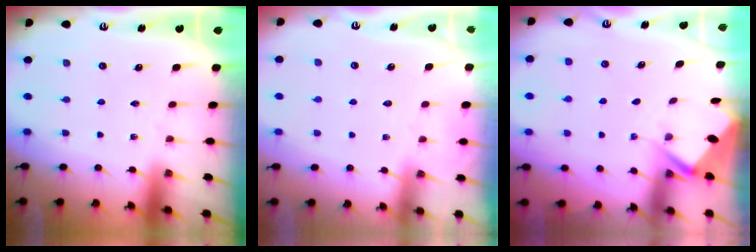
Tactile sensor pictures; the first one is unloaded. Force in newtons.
{"total": 3.2, "press": 3.2, "slide": 0.4}
{"total": 2.9, "press": 2.9, "slide": 0.3}